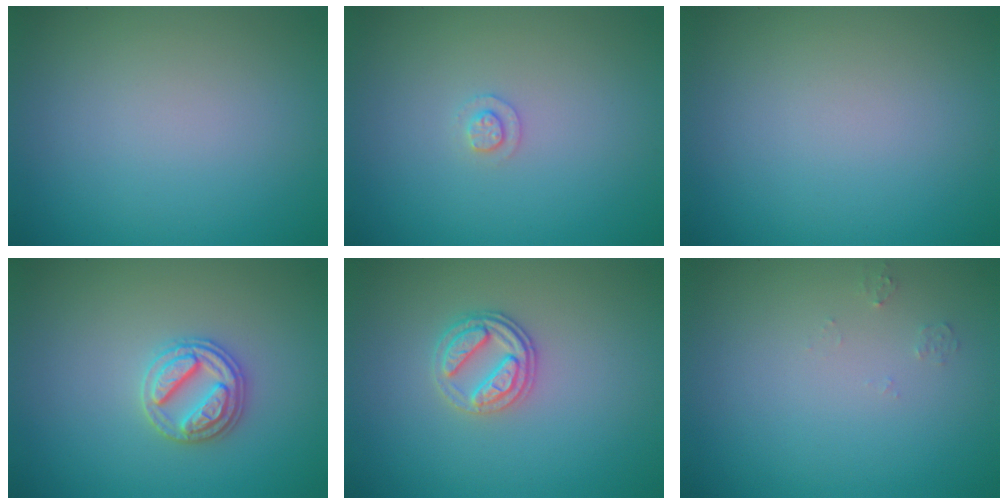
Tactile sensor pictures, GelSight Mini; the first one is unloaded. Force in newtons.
{"total": 1.0, "press": 1.0, "slide": 0.2}
{"total": 0.0}
{"total": 2.8, "press": 2.8, "slide": 0.2}
{"total": 2.7, "press": 2.6, "slide": 0.8}
{"total": 0.7, "press": 0.7, "slide": 0.1}